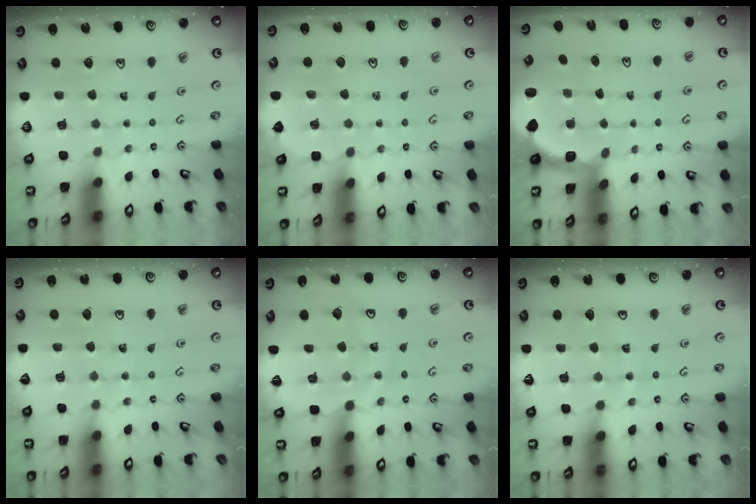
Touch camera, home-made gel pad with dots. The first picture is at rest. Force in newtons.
{"total": 1.4, "press": 1.3, "slide": 0.3}
{"total": 2.3, "press": 2.0, "slide": 1.0}
{"total": 5.3, "press": 5.2, "slide": 1.2}
{"total": 9.5, "press": 9.5, "slide": 0.2}
{"total": 8.0, "press": 7.9, "slide": 0.9}